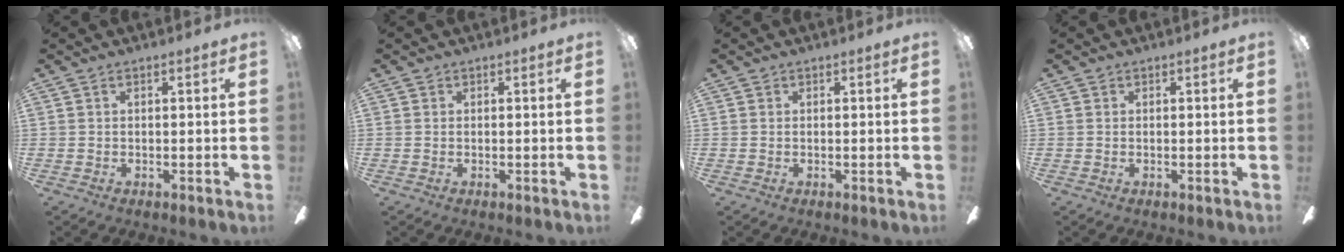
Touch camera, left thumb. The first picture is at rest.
{"total": 0.0}
{"total": 0.0}
{"total": 0.0}